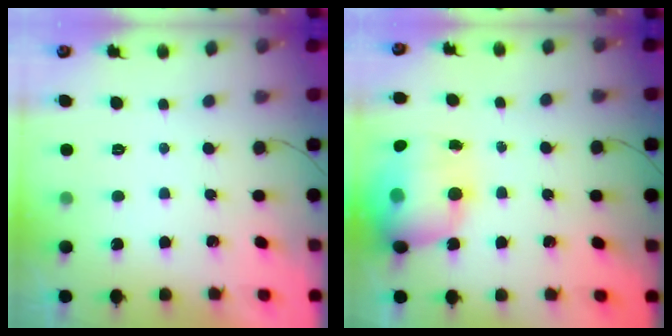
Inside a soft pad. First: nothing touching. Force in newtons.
{"total": 16.7, "press": 16.2, "slide": 3.9}